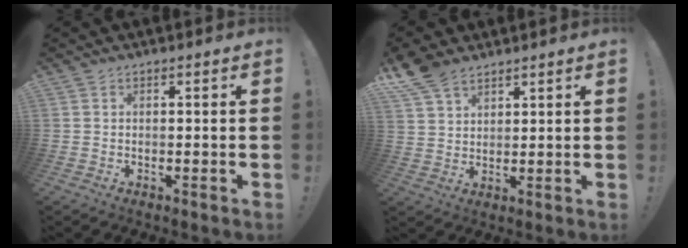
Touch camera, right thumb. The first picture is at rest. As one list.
[{"total": 7.7, "force": [5.8, 3.8, 3.2], "torque": [-0.066, -0.026, 0.115]}]